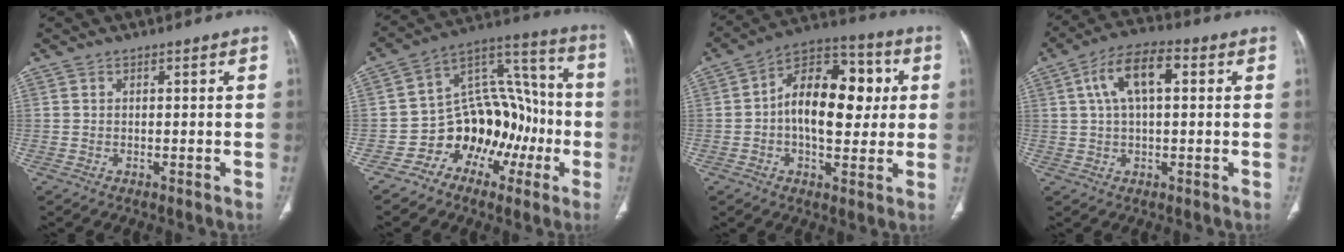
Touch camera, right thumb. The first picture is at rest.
{"total": 17.2, "force": [-5.9, 12.4, 10.4], "torque": [-0.095, 0.096, -0.094]}
{"total": 17.3, "force": [1.4, 9.9, 14.1], "torque": [-0.188, 0.029, 0.015]}
{"total": 10.1, "force": [2.6, 4.6, 8.6], "torque": [-0.159, 0.023, 0.041]}